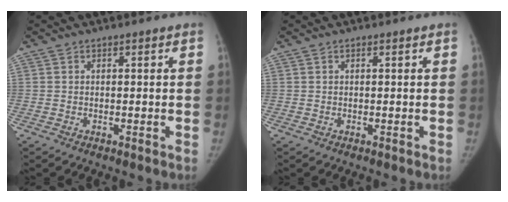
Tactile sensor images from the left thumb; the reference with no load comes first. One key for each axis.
{"total": 0.0}